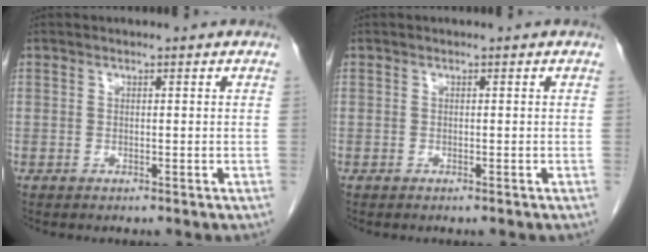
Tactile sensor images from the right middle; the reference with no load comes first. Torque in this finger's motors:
{"motor_torque": [-0.57, -0.08, -0.02, -0.01]}